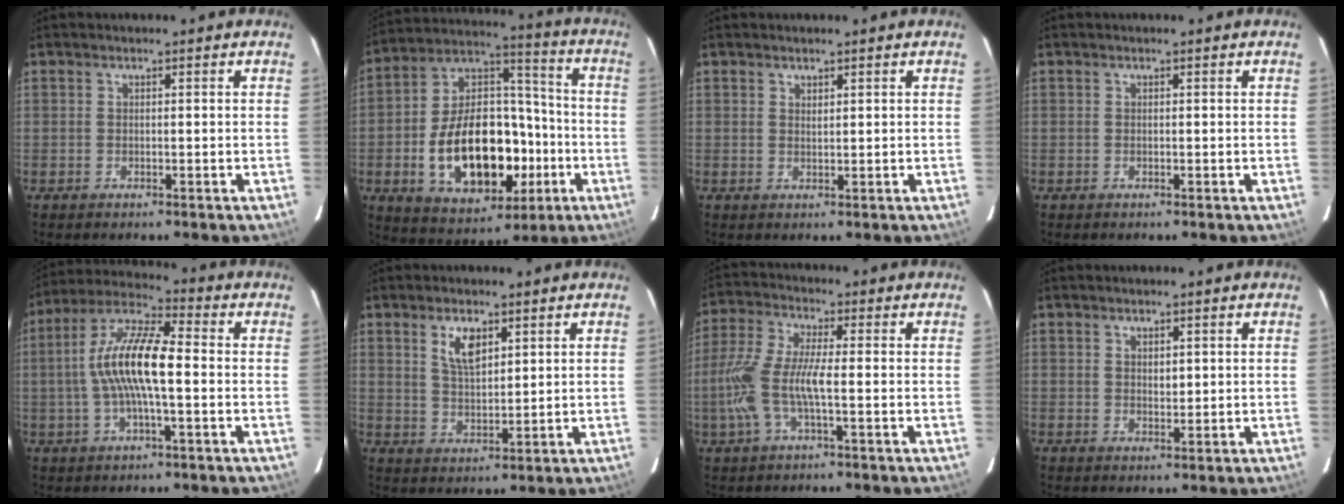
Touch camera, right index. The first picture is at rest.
{"total": 22.8, "force": [-6.1, 13.4, 17.3], "torque": [-0.331, 0.035, -0.077]}
{"total": 0.9, "force": [0.8, 0.4, 0.3], "torque": [-0.004, 0.000, 0.014]}
{"total": 0.0}
{"total": 12.8, "force": [-0.9, 3.1, 12.4], "torque": [-0.247, 0.014, -0.023]}
{"total": 5.7, "force": [2.9, 2.6, 4.2], "torque": [-0.075, 0.003, 0.059]}
{"total": 10.3, "force": [-2.3, 2.2, 9.9], "torque": [-0.219, -0.001, -0.043]}
{"total": 1.5, "force": [0.6, 1.0, 1.0], "torque": [-0.014, 0.002, 0.012]}